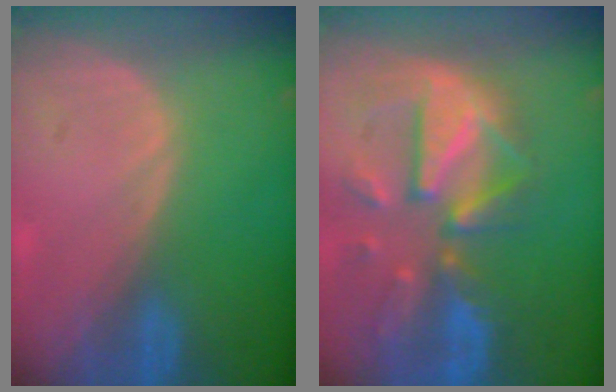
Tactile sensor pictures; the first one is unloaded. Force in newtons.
{"total": 12.1, "press": 10.5, "slide": 6.2}